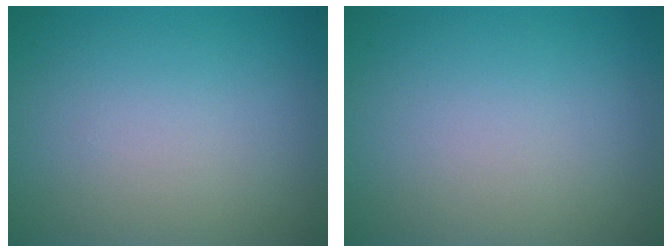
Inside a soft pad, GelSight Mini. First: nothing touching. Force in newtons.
{"total": 0.0}